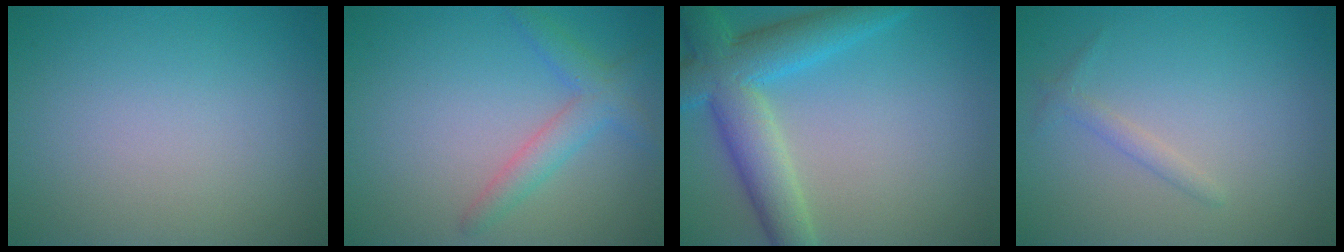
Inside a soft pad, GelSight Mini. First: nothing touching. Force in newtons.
{"total": 2.9, "press": 2.9, "slide": 0.1}
{"total": 7.4, "press": 7.4, "slide": 0.4}
{"total": 1.1, "press": 1.1, "slide": 0.1}